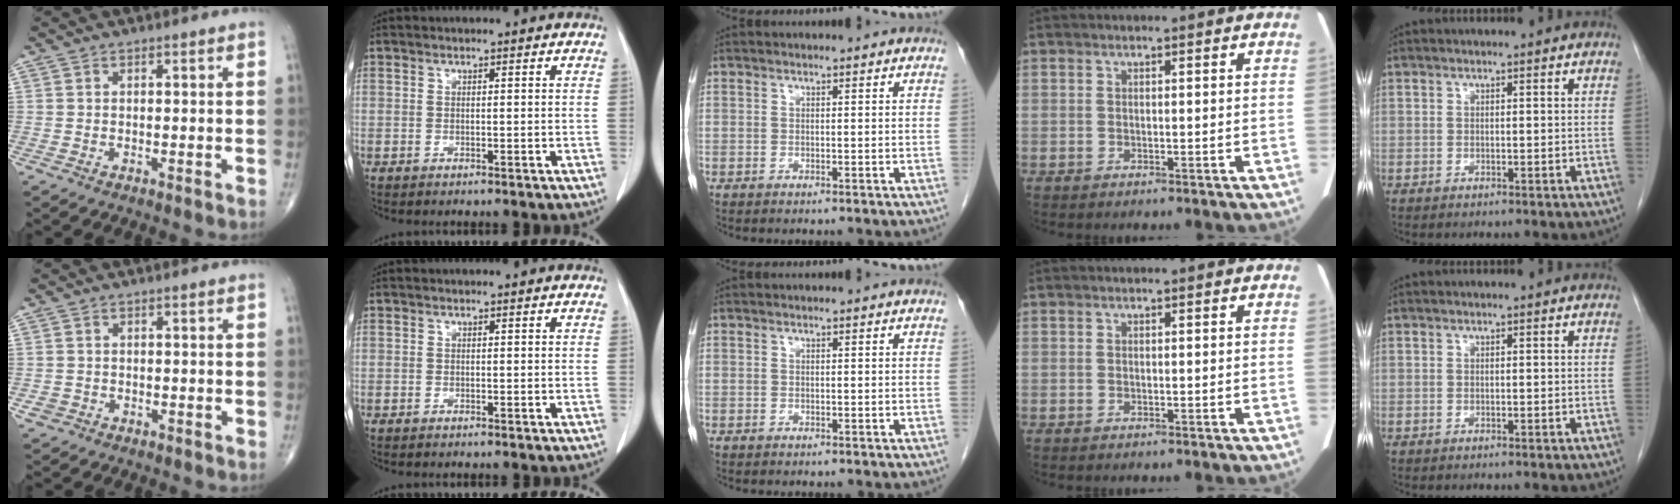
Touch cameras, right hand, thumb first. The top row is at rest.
{"thumb": {"total": 1.6, "force": [-0.7, 1.4, 0.4], "torque": [-0.002, 0.008, -0.012]}}